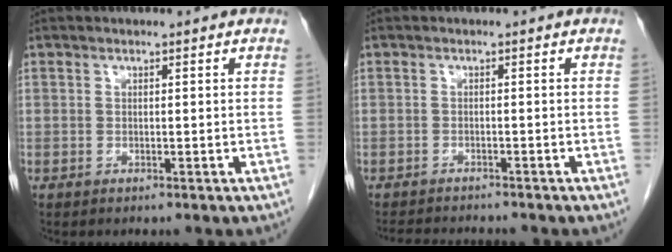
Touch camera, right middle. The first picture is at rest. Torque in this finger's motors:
{"motor_torque": [0.29, -0.23, 0.00, -0.01]}